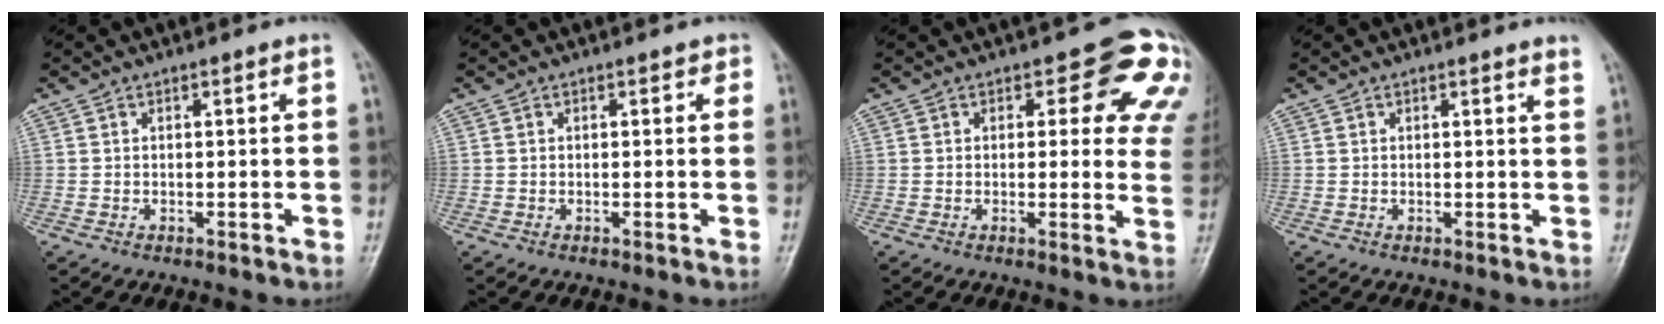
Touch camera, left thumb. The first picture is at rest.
{"total": 0.8, "force": [0.3, 0.6, 0.5], "torque": [0.010, 0.003, -0.003]}
{"total": 11.4, "force": [5.1, 5.5, 8.6], "torque": [-0.045, -0.022, 0.040]}
{"total": 1.4, "force": [1.2, -0.1, 0.6], "torque": [-0.004, -0.005, 0.008]}